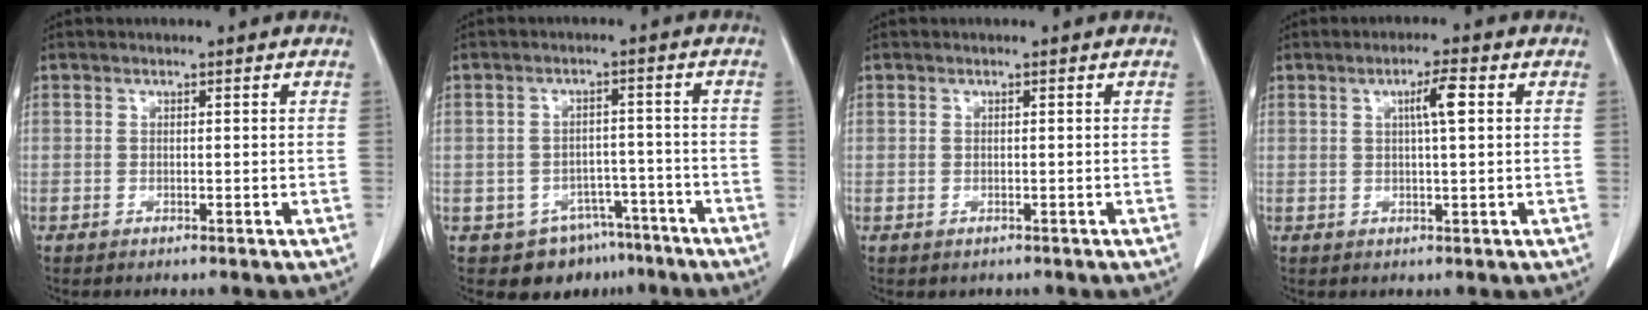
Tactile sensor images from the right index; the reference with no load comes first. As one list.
[{"total": 7.6, "force": [-5.0, 5.6, 1.5], "torque": [-0.005, 0.019, -0.063]}, {"total": 0.7, "force": [-0.2, 0.6, 0.0], "torque": [-0.001, 0.005, -0.004]}, {"total": 3.7, "force": [1.0, 0.1, 3.6], "torque": [-0.061, 0.003, 0.016]}]